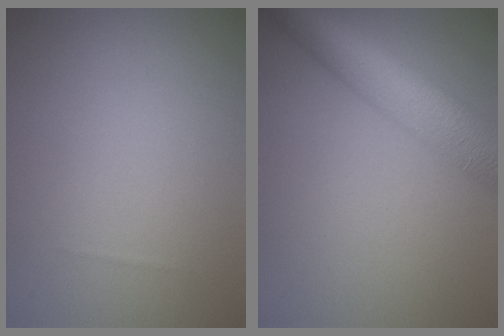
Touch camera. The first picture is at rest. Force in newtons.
{"total": 8.5, "press": 8.4, "slide": 0.2}